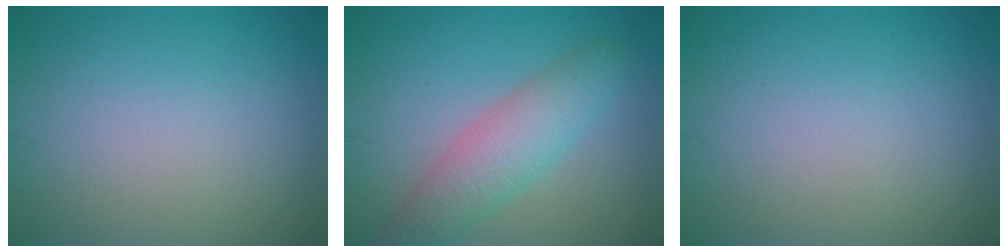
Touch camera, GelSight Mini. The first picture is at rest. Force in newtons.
{"total": 4.6, "press": 4.6, "slide": 0.3}
{"total": 0.0}